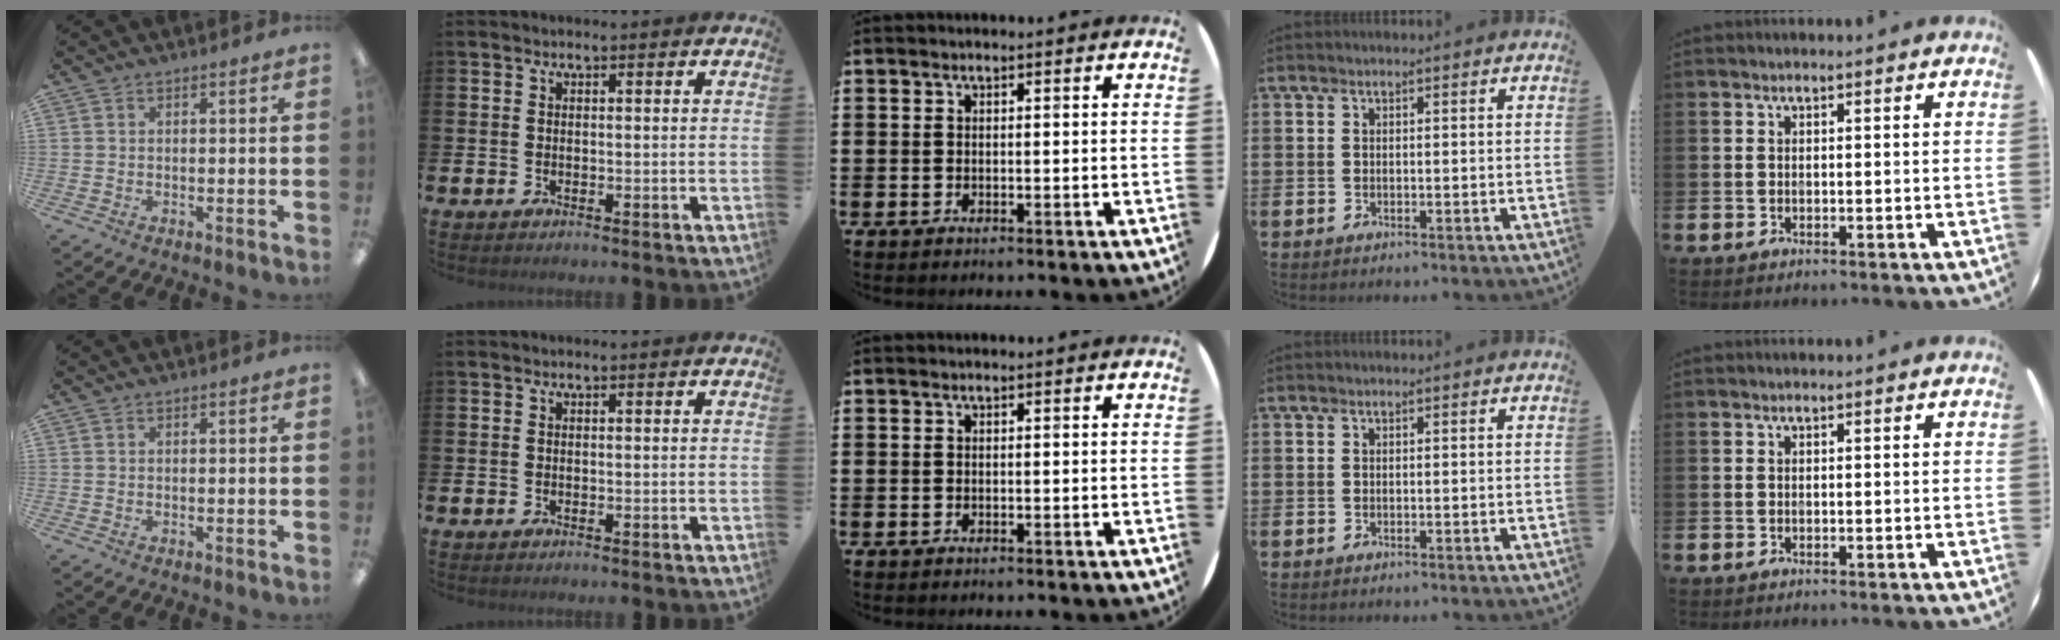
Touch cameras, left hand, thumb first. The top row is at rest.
{}